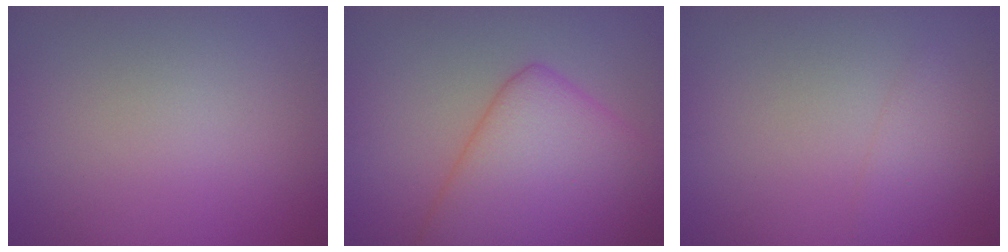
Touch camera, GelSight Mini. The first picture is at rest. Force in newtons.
{"total": 8.9, "press": 8.9, "slide": 0.3}
{"total": 1.5, "press": 1.5, "slide": 0.2}